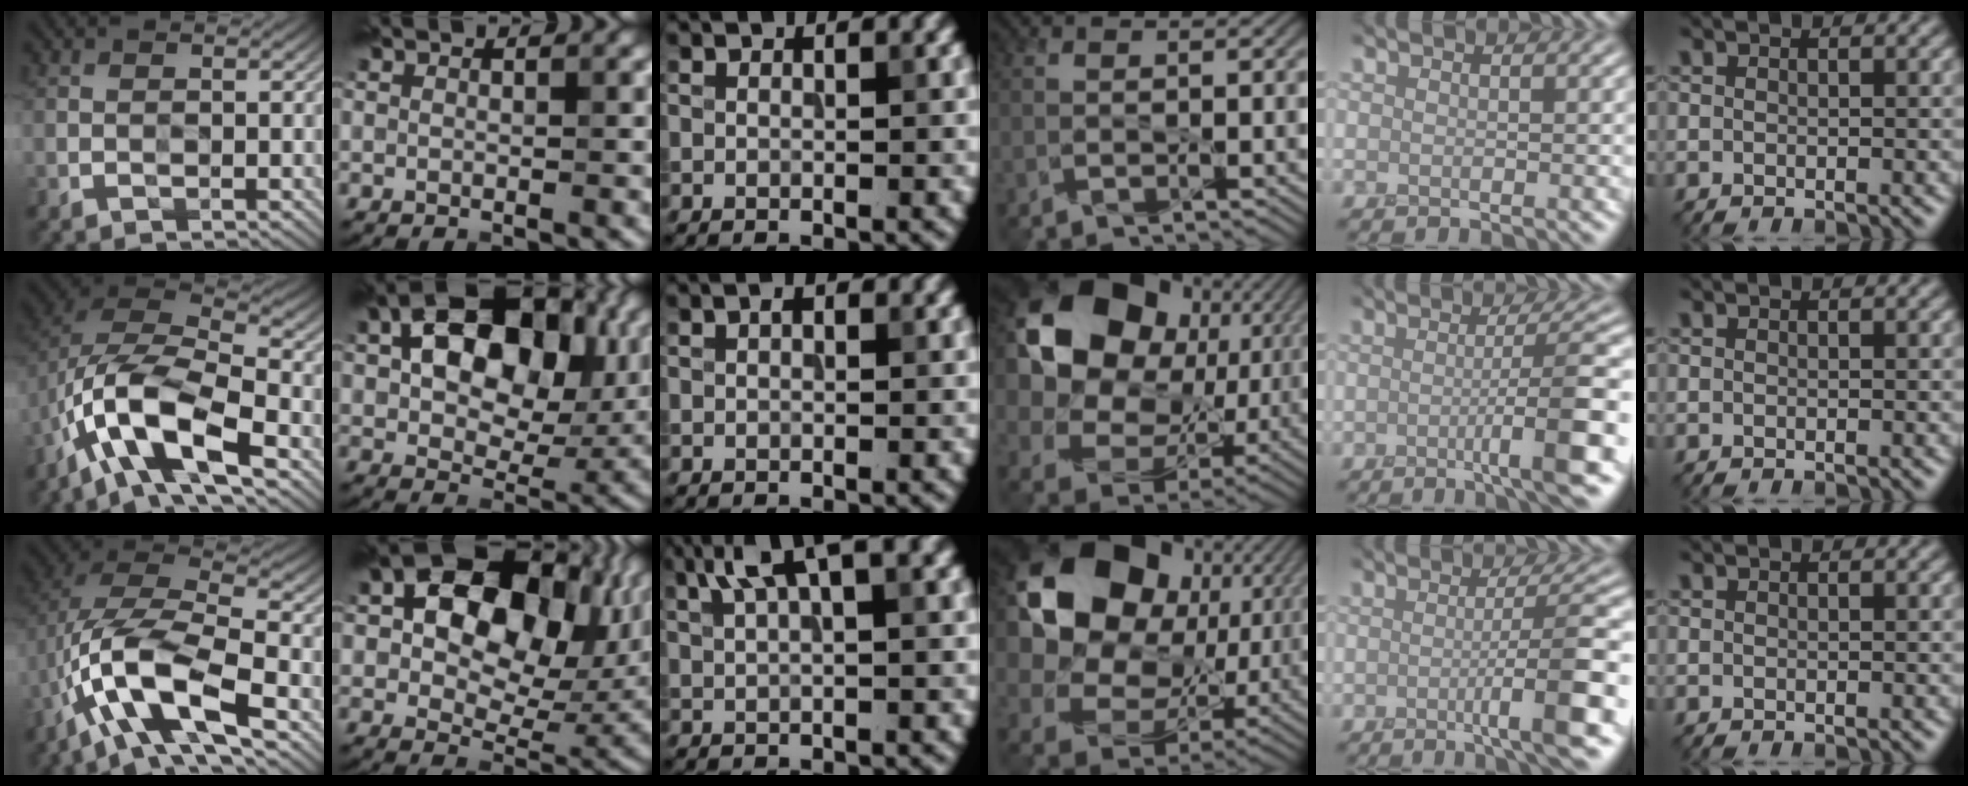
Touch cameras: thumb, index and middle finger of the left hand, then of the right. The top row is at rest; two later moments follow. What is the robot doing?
{"motion": "peel", "object": "velcro strap"}